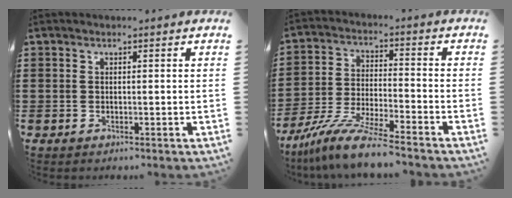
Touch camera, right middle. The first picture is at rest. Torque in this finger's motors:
{"motor_torque": [1.37, -0.77, 0.49, 0.17]}